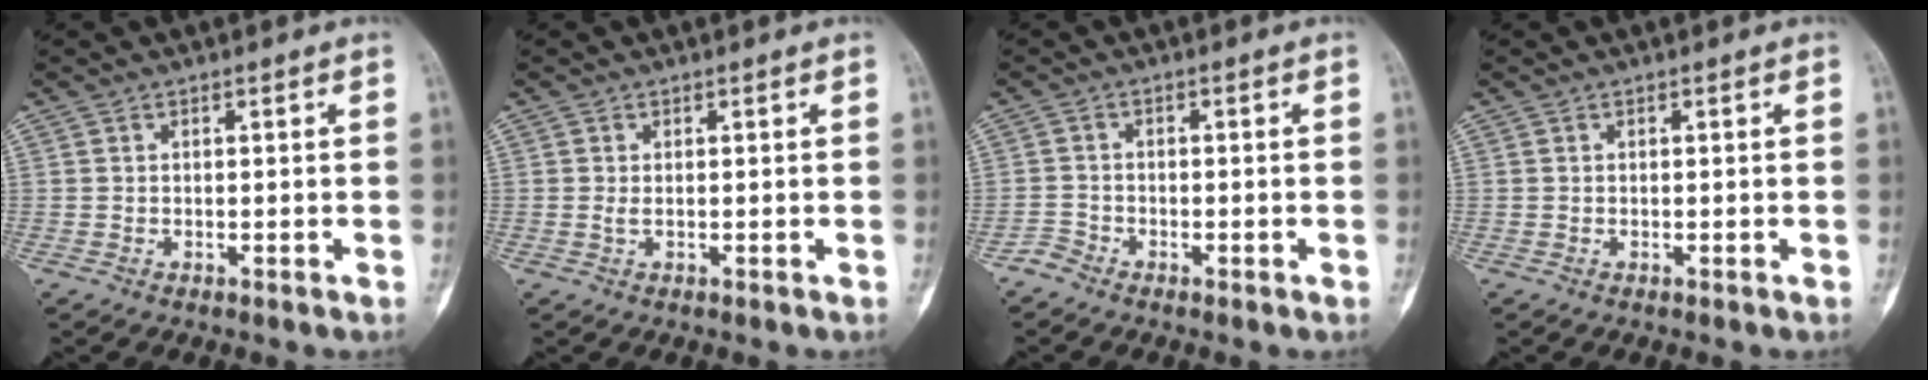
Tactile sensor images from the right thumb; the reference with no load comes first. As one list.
[{"total": 0.6, "force": [-0.1, 0.0, 0.6], "torque": [-0.020, -0.004, 0.000]}, {"total": 1.7, "force": [-1.6, 0.4, 0.0], "torque": [0.005, -0.003, -0.037]}, {"total": 0.0}]